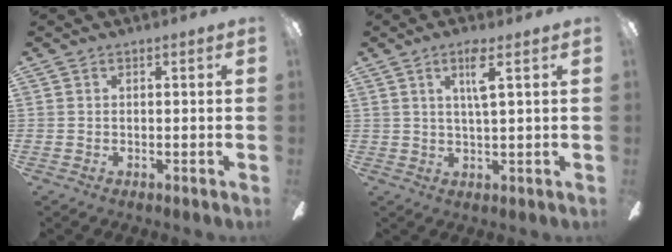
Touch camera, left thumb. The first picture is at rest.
{"total": 5.5, "force": [2.7, 0.9, 4.7], "torque": [-0.085, -0.003, 0.040]}